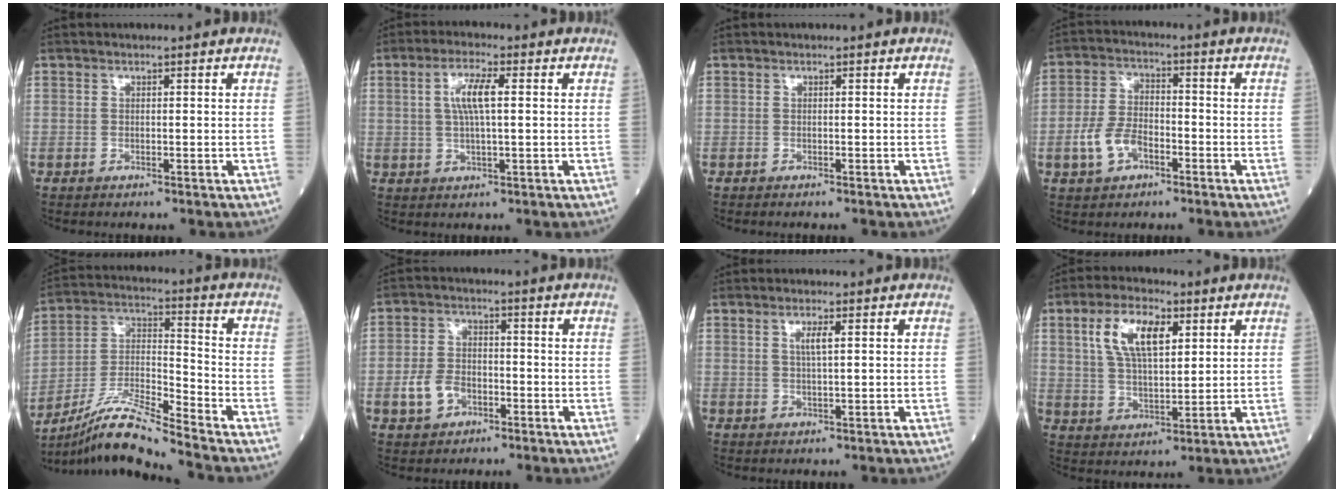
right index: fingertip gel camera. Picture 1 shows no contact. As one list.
[{"total": 5.4, "force": [1.0, 0.9, 5.2], "torque": [-0.108, 0.007, 0.020]}, {"total": 0.7, "force": [-0.6, 0.0, 0.3], "torque": [-0.002, 0.000, -0.010]}, {"total": 6.6, "force": [-2.7, 3.9, 4.6], "torque": [-0.106, 0.009, -0.054]}, {"total": 11.3, "force": [-10.0, -1.3, 5.1], "torque": [-0.106, -0.009, -0.186]}, {"total": 5.6, "force": [-2.2, 4.0, 3.3], "torque": [-0.075, 0.010, -0.038]}, {"total": 2.3, "force": [0.7, 0.2, 2.2], "torque": [-0.045, 0.001, 0.014]}, {"total": 9.8, "force": [3.8, 4.0, 8.1], "torque": [-0.162, 0.015, 0.072]}]